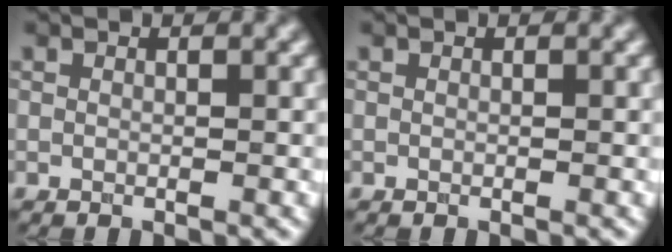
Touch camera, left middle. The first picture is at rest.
{"total": 0.0}